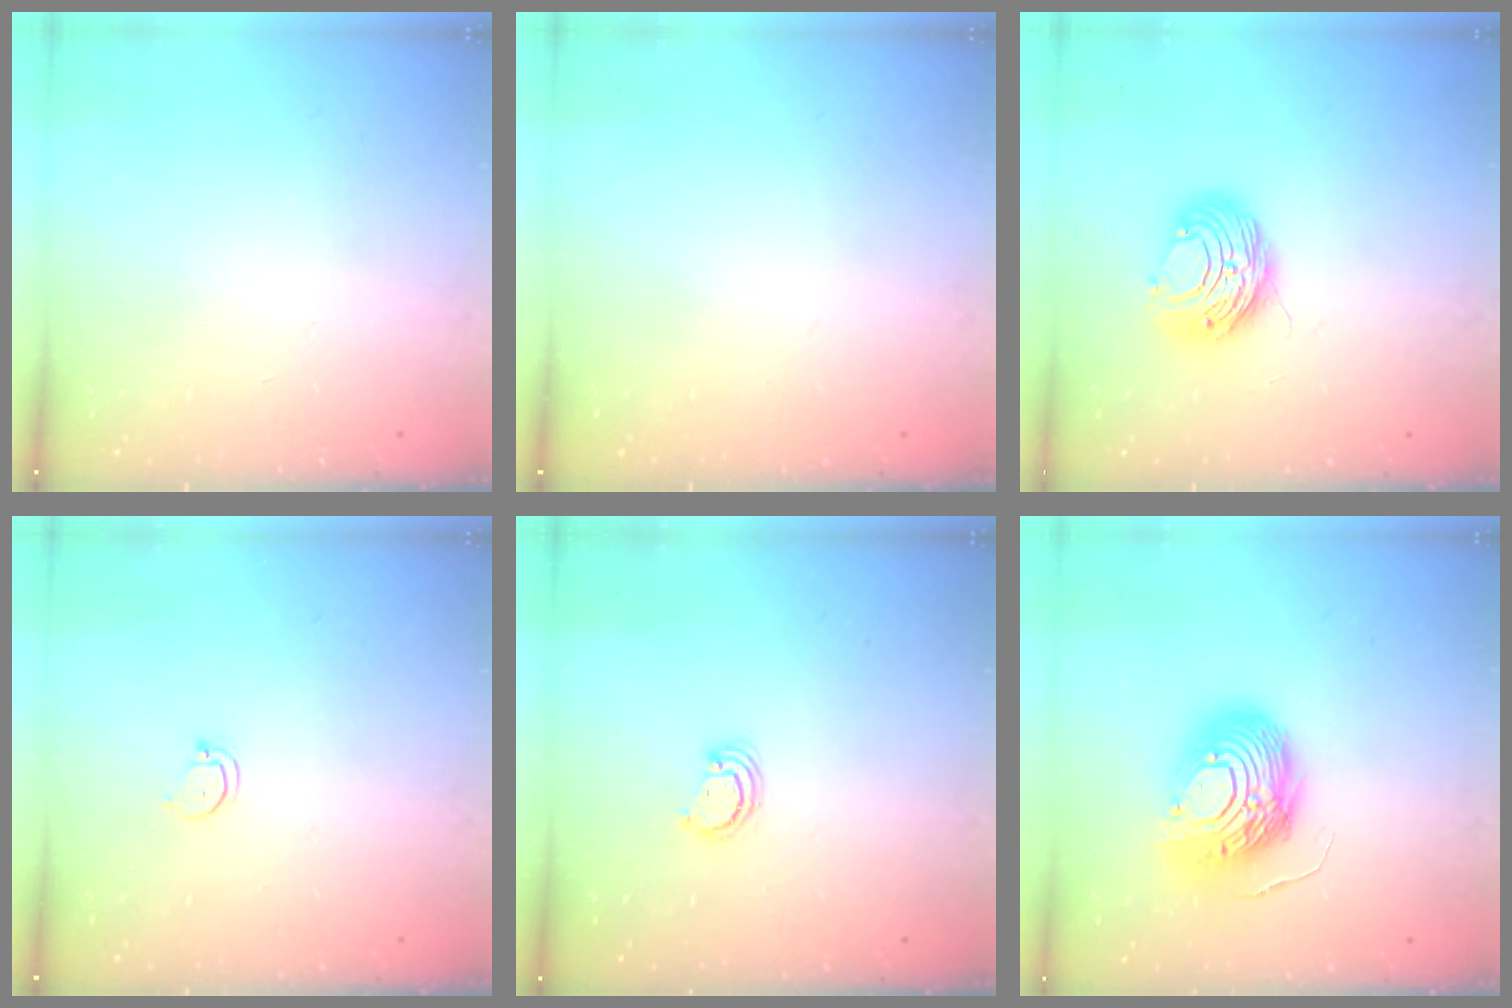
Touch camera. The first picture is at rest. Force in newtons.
{"total": 0.0}
{"total": 8.8, "press": 8.8, "slide": 0.3}
{"total": 2.9, "press": 2.9, "slide": 0.2}
{"total": 2.6, "press": 2.6, "slide": 0.3}
{"total": 16.1, "press": 16.1, "slide": 1.4}